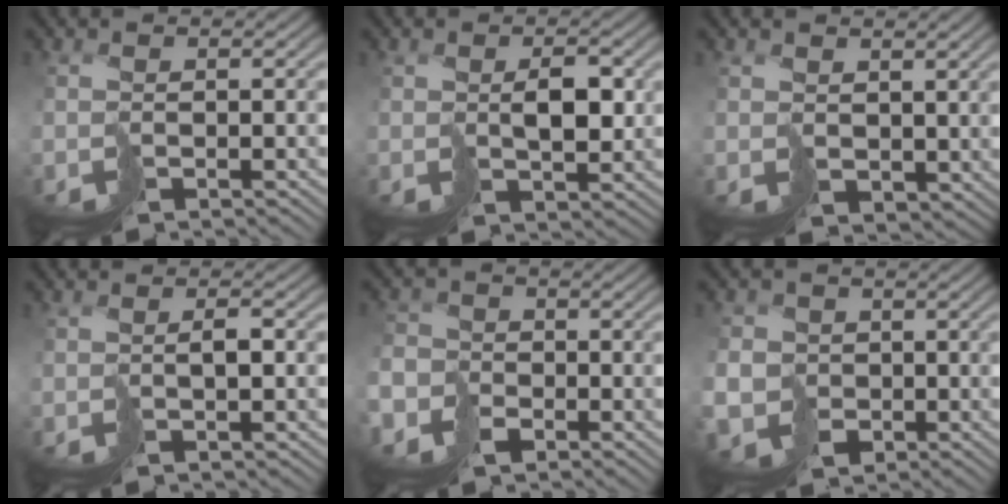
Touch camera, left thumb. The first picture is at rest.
{"total": 3.5, "force": [1.6, 1.7, 2.6], "torque": [-0.046, 0.000, 0.038]}
{"total": 2.9, "force": [2.1, 1.7, 1.1], "torque": [-0.039, -0.007, 0.045]}
{"total": 1.3, "force": [0.2, 0.3, 1.3], "torque": [-0.023, 0.006, 0.006]}
{"total": 6.1, "force": [-3.6, 4.6, 1.8], "torque": [-0.050, -0.021, -0.083]}
{"total": 6.6, "force": [-2.0, 6.0, 1.9], "torque": [-0.047, -0.030, -0.056]}